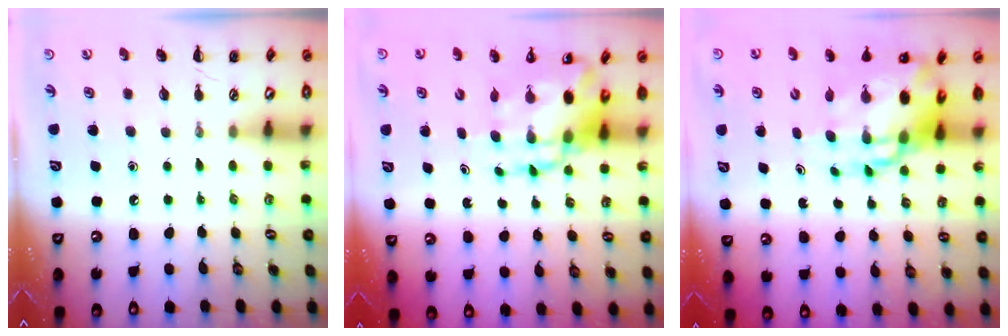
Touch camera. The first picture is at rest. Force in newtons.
{"total": 10.5, "press": 10.1, "slide": 2.7}
{"total": 11.7, "press": 11.2, "slide": 3.2}